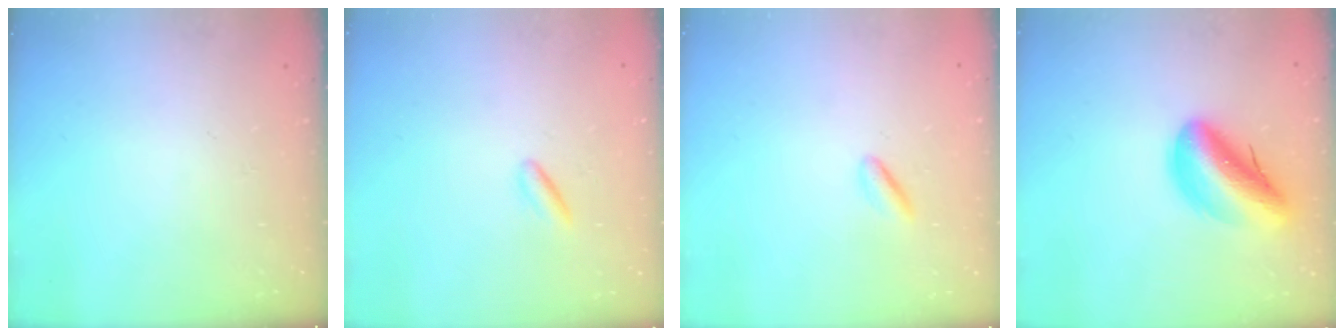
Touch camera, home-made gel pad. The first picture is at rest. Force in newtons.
{"total": 1.7, "press": 1.5, "slide": 0.7}
{"total": 2.4, "press": 2.2, "slide": 1.0}
{"total": 14.0, "press": 13.4, "slide": 4.1}